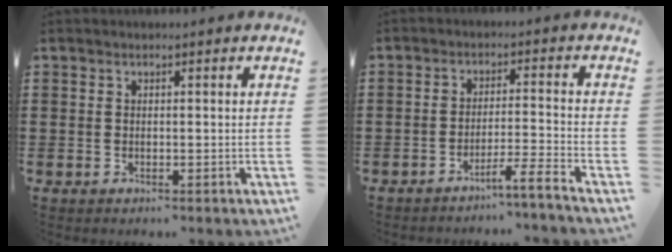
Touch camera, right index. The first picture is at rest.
{"total": 4.3, "force": [-3.7, -1.0, 1.9], "torque": [-0.031, -0.014, -0.072]}